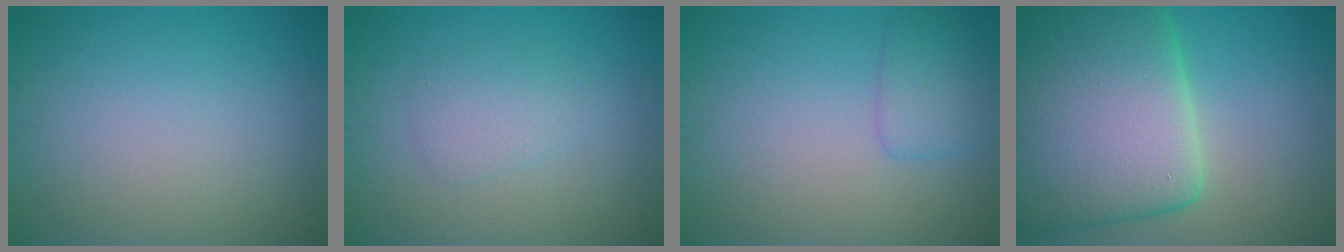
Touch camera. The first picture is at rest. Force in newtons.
{"total": 1.8, "press": 1.8, "slide": 0.0}
{"total": 2.3, "press": 2.3, "slide": 0.1}
{"total": 14.8, "press": 14.8, "slide": 1.2}